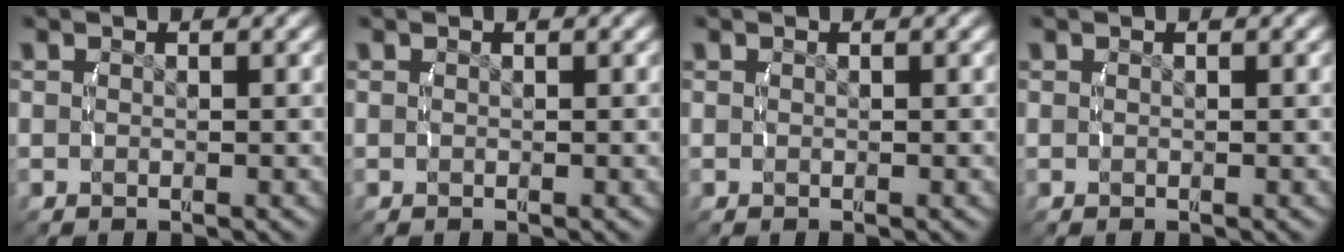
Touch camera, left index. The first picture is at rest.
{"total": 0.0}
{"total": 0.0}
{"total": 0.0}